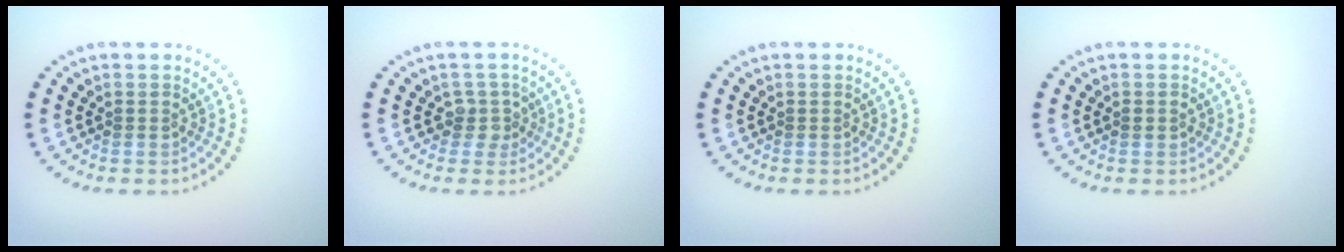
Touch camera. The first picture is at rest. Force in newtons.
{"total": 1.8, "press": 1.3, "slide": 1.3}
{"total": 0.0}
{"total": 0.8, "press": 0.8, "slide": 0.2}